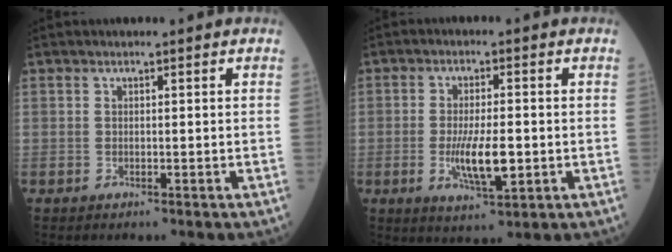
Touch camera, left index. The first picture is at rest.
{"total": 7.0, "force": [-1.4, 1.9, 6.6], "torque": [-0.131, -0.015, -0.019]}